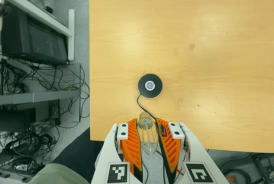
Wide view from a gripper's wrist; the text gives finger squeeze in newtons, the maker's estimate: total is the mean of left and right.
{"total": 20.4, "left": 22.0, "right": 18.8}